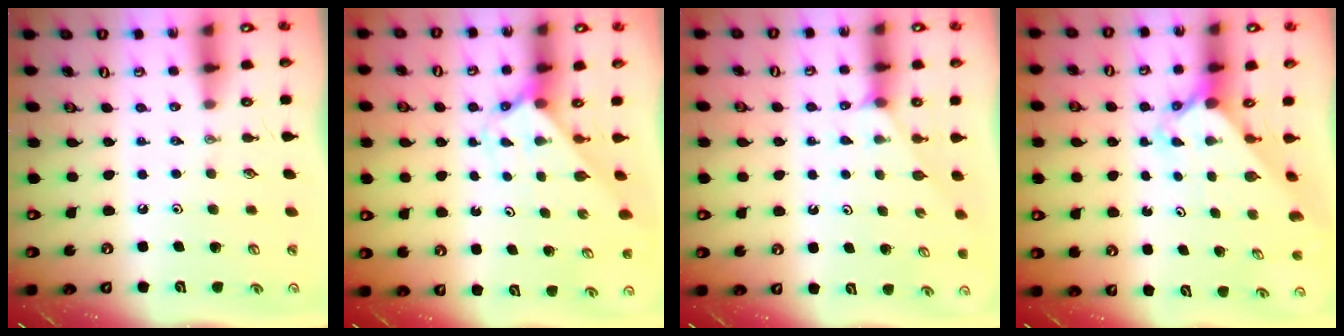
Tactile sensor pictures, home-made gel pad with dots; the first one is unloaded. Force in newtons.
{"total": 2.2, "press": 2.2, "slide": 0.1}
{"total": 2.9, "press": 2.8, "slide": 0.5}
{"total": 2.4, "press": 2.4, "slide": 0.1}